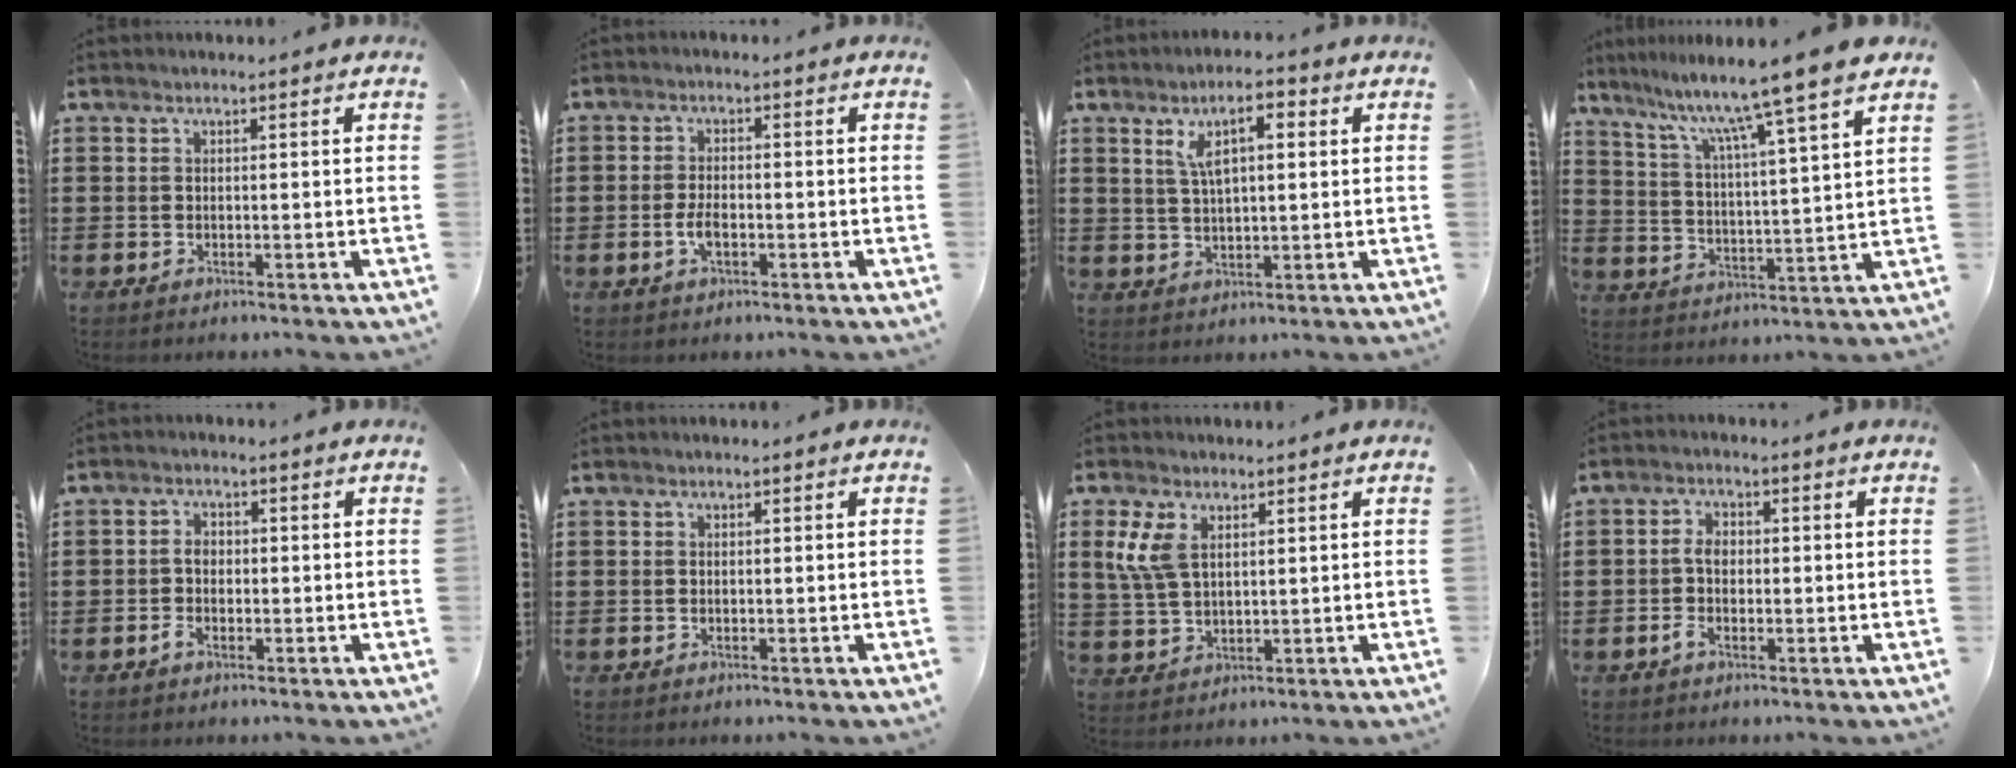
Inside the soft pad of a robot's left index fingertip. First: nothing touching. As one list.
[{"total": 3.2, "force": [-1.1, 1.4, 2.7], "torque": [-0.064, -0.002, -0.023]}, {"total": 6.2, "force": [2.5, 2.2, 5.3], "torque": [-0.103, 0.008, 0.039]}, {"total": 10.3, "force": [8.3, -1.6, 5.9], "torque": [-0.136, -0.063, 0.127]}, {"total": 2.6, "force": [-0.5, 1.6, 2.0], "torque": [-0.045, 0.001, -0.013]}, {"total": 0.0}, {"total": 6.0, "force": [2.5, 3.2, 4.5], "torque": [-0.120, 0.000, 0.038]}, {"total": 3.3, "force": [-0.6, 1.8, 2.7], "torque": [-0.066, 0.002, -0.015]}]